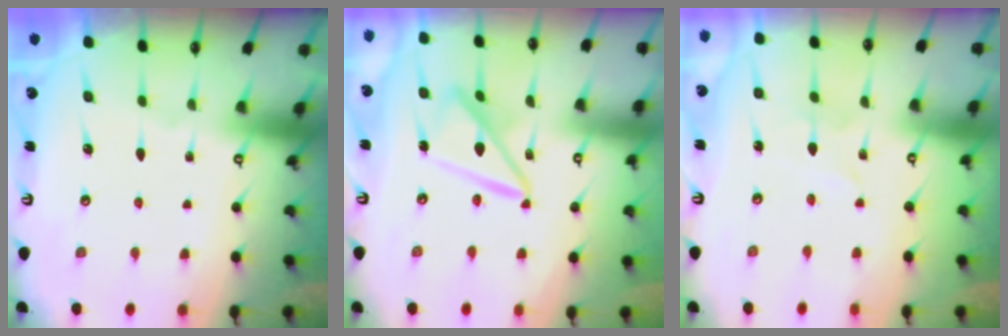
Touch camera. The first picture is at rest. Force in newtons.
{"total": 13.0, "press": 12.9, "slide": 1.2}
{"total": 2.8, "press": 2.8, "slide": 0.3}